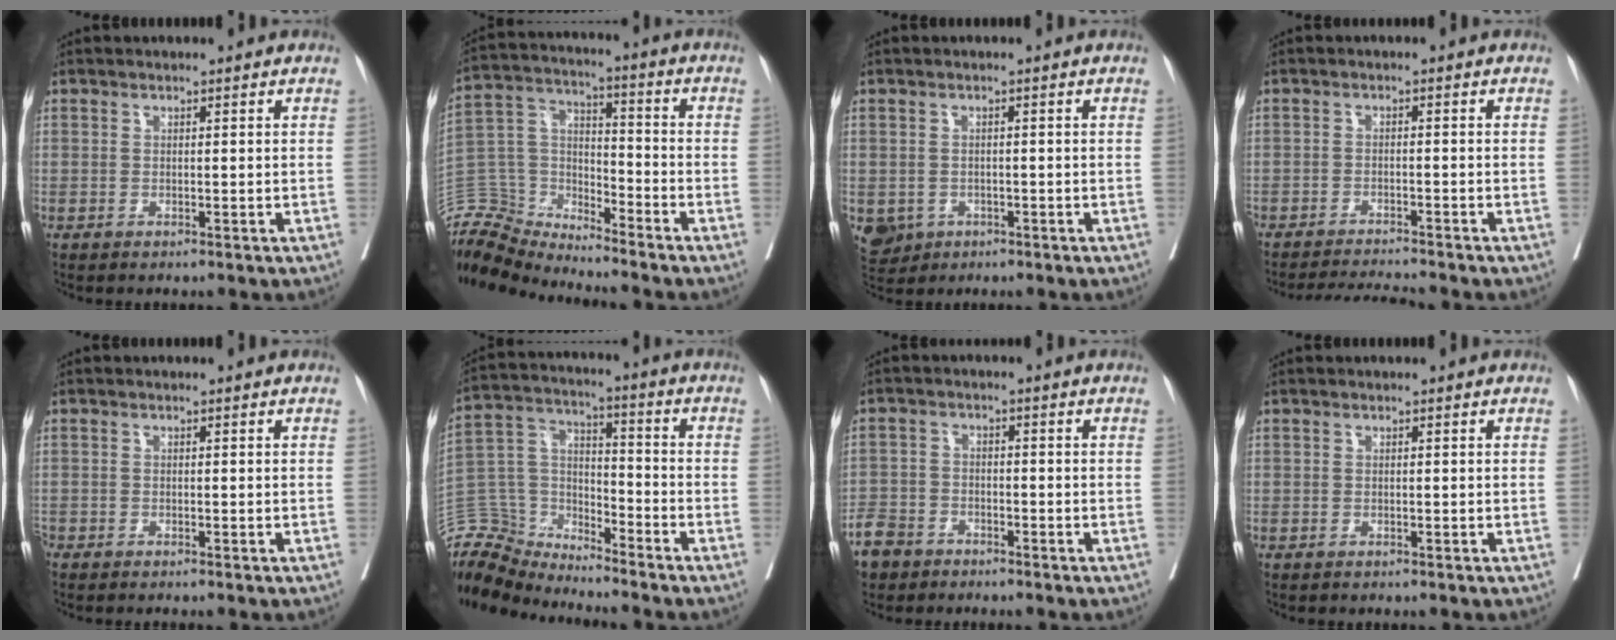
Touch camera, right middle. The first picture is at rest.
{"total": 9.3, "force": [-9.2, 0.9, -1.3], "torque": [0.021, 0.062, -0.181]}
{"total": 4.6, "force": [-2.0, 4.0, 1.1], "torque": [-0.019, 0.001, -0.025]}
{"total": 6.8, "force": [-6.5, -0.9, 1.6], "torque": [-0.017, -0.012, -0.106]}
{"total": 1.9, "force": [-1.8, -0.1, 0.6], "torque": [-0.009, -0.002, -0.032]}
{"total": 9.8, "force": [-9.5, 1.6, -1.3], "torque": [0.024, 0.060, -0.189]}
{"total": 5.5, "force": [-4.5, 3.1, 0.8], "torque": [-0.023, -0.003, -0.087]}
{"total": 0.0}